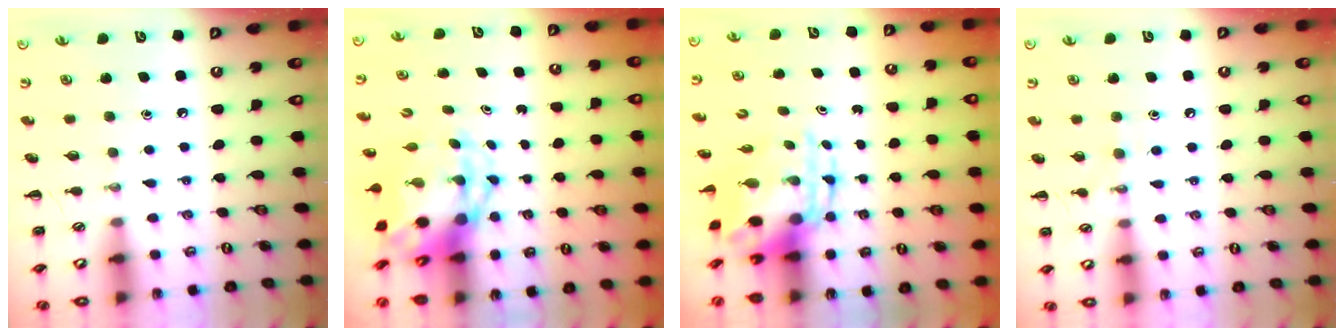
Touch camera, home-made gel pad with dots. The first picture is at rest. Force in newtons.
{"total": 5.7, "press": 5.6, "slide": 1.0}
{"total": 6.0, "press": 5.8, "slide": 1.3}
{"total": 6.5, "press": 6.3, "slide": 1.6}